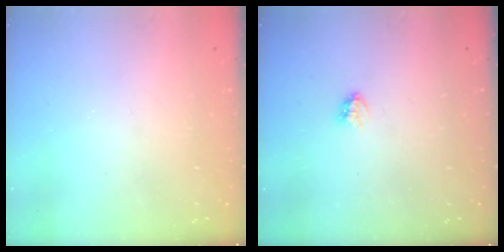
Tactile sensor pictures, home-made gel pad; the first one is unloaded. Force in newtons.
{"total": 2.9, "press": 2.9, "slide": 0.3}